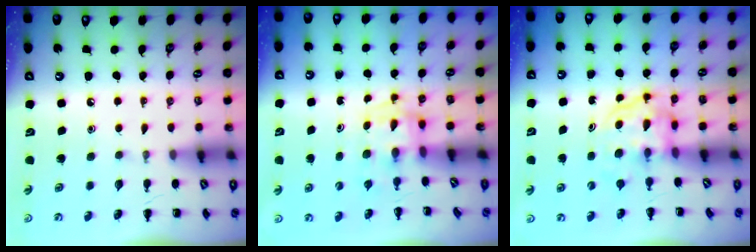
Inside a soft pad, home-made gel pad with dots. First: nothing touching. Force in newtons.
{"total": 2.9, "press": 2.9, "slide": 0.2}
{"total": 3.8, "press": 3.8, "slide": 0.2}